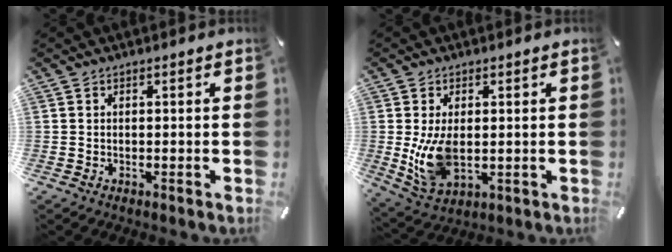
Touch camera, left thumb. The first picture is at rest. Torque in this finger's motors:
{"motor_torque": [0.29, 1.23, 0.27, -0.01, 0.13]}